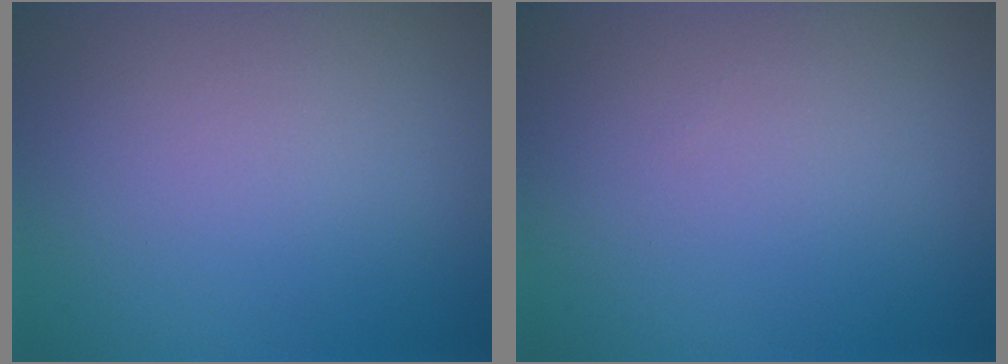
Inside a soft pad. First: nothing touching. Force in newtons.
{"total": 0.0}